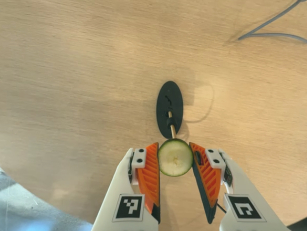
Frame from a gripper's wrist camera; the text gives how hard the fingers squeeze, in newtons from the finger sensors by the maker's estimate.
{"total": 10.3, "left": 10.7, "right": 9.9}